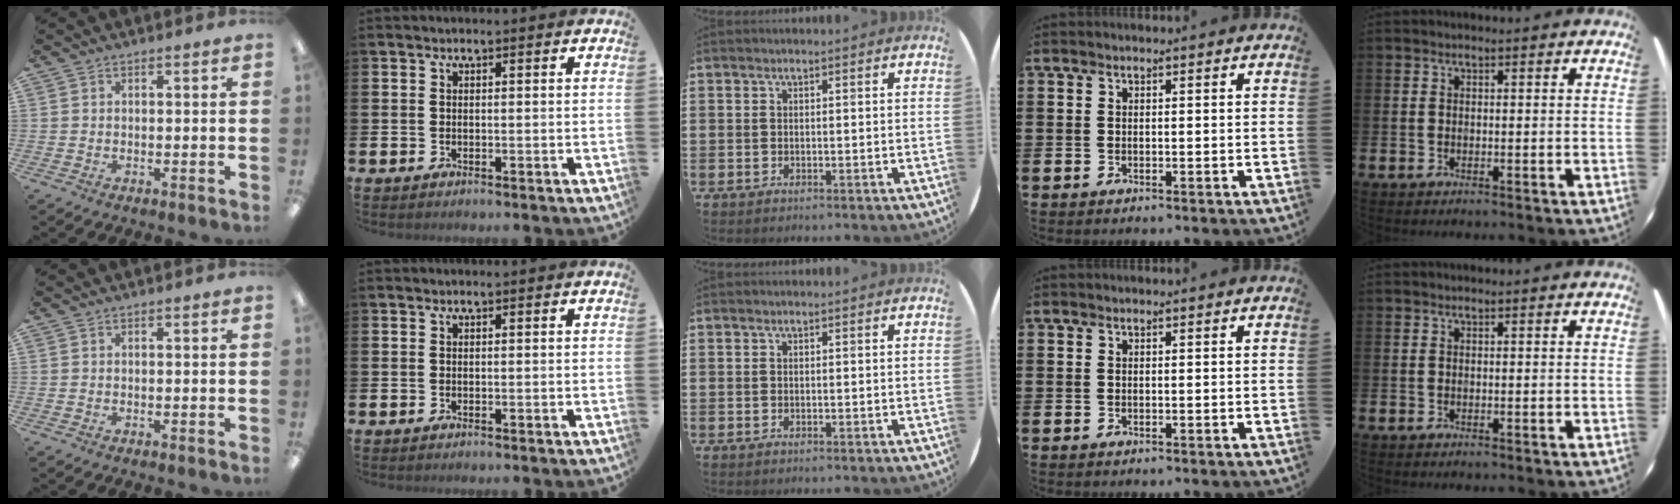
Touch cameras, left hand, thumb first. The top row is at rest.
{}